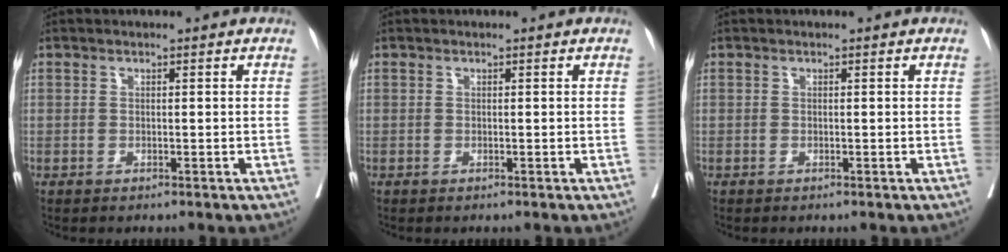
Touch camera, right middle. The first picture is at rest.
{"total": 0.0}
{"total": 0.0}